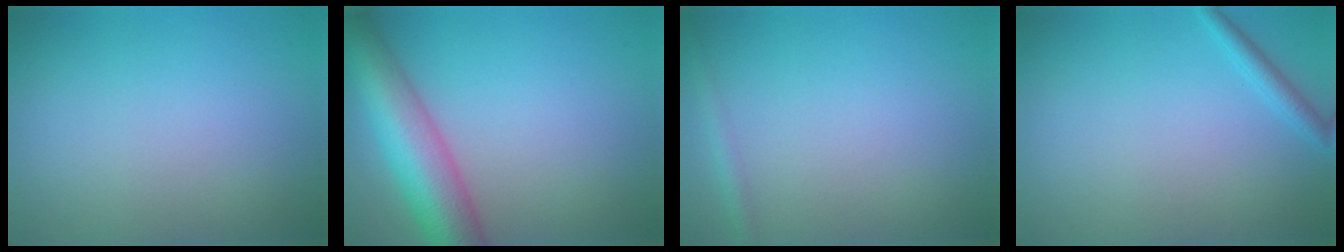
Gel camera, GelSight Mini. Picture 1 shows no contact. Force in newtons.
{"total": 8.9, "press": 8.9, "slide": 0.4}
{"total": 1.3, "press": 1.3, "slide": 0.0}
{"total": 1.4, "press": 1.4, "slide": 0.1}